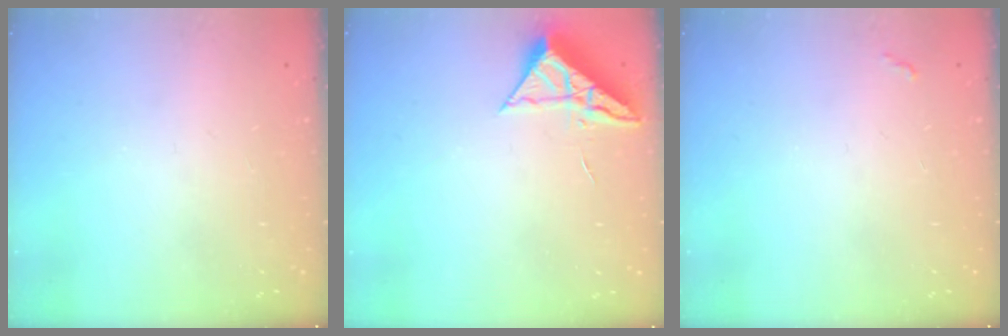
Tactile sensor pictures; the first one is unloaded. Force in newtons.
{"total": 6.9, "press": 6.9, "slide": 0.3}
{"total": 2.8, "press": 2.8, "slide": 0.4}